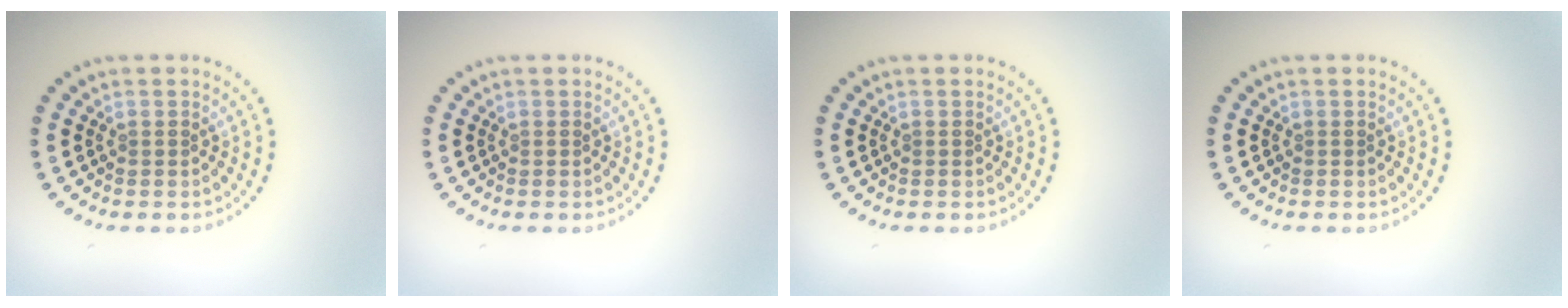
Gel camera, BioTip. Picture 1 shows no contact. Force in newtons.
{"total": 0.0}
{"total": 0.0}
{"total": 0.0}